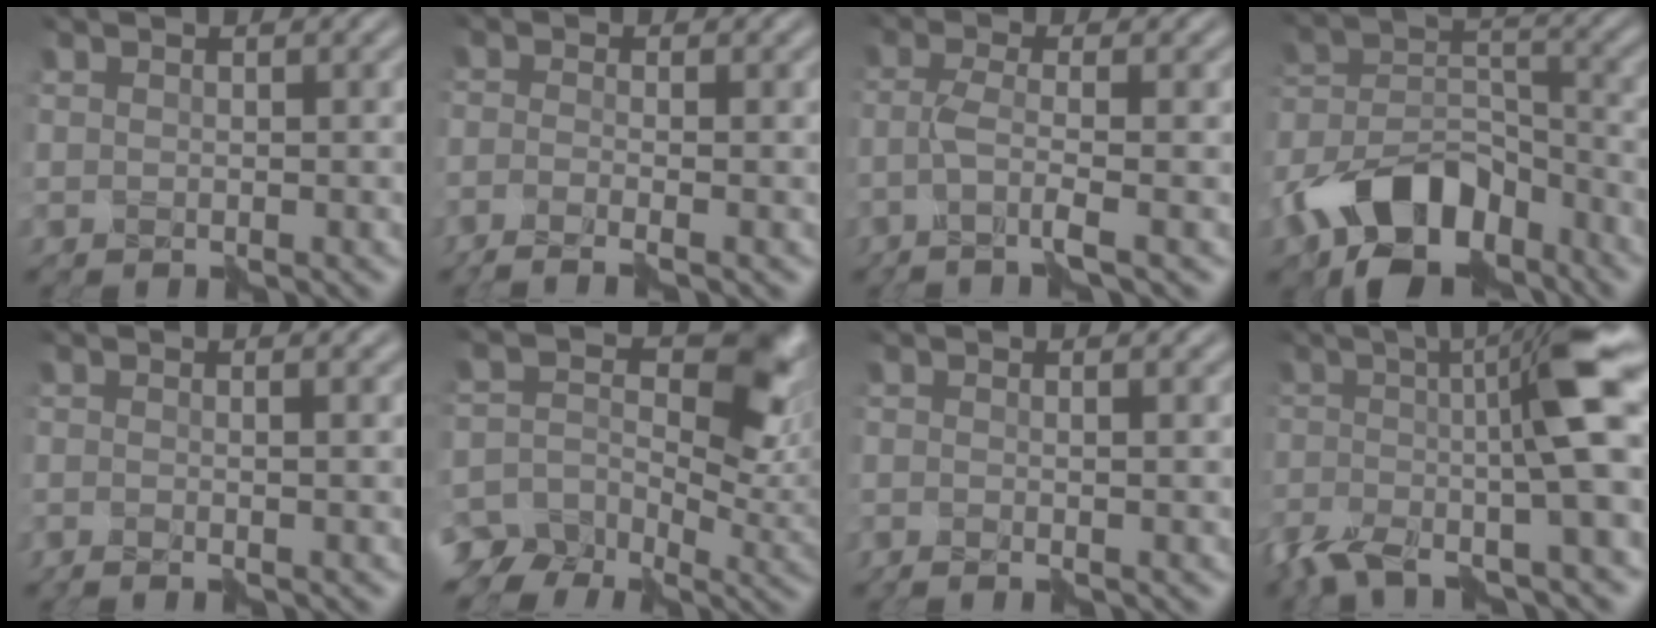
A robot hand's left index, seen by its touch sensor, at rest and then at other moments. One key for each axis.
{"total": 2.5, "fx": -1.7, "fy": -0.2, "fz": 1.8, "tx": -0.036, "ty": 0.004, "tz": -0.033}
{"total": 2.9, "fx": -1.1, "fy": -0.3, "fz": 2.7, "tx": -0.055, "ty": 0.006, "tz": -0.030}
{"total": 10.3, "fx": -6.8, "fy": 5.8, "fz": 5.2, "tx": -0.098, "ty": 0.005, "tz": -0.129}
{"total": 1.0, "fx": -0.4, "fy": -0.3, "fz": 0.9, "tx": -0.002, "ty": 0.004, "tz": -0.010}
{"total": 11.8, "fx": -1.3, "fy": 8.6, "fz": 8.0, "tx": -0.141, "ty": -0.007, "tz": -0.022}
{"total": 0.9, "fx": -0.3, "fy": -0.5, "fz": 0.6, "tx": -0.011, "ty": 0.001, "tz": -0.005}
{"total": 11.4, "fx": -3.5, "fy": 1.8, "fz": 10.7, "tx": -0.175, "ty": 0.006, "tz": -0.072}